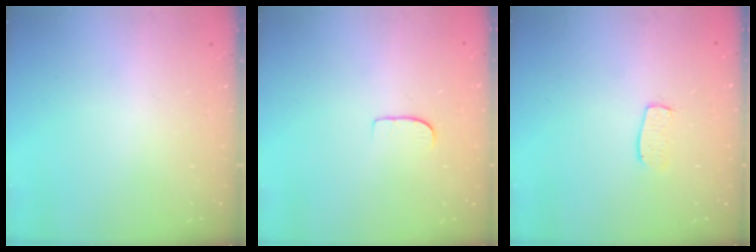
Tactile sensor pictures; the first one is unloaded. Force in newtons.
{"total": 6.1, "press": 6.1, "slide": 0.5}
{"total": 5.5, "press": 5.5, "slide": 0.3}